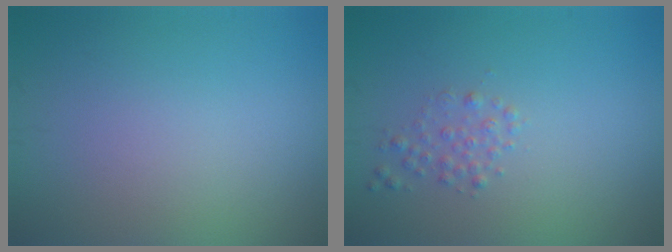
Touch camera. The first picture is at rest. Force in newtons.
{"total": 1.2, "press": 1.2, "slide": 0.0}